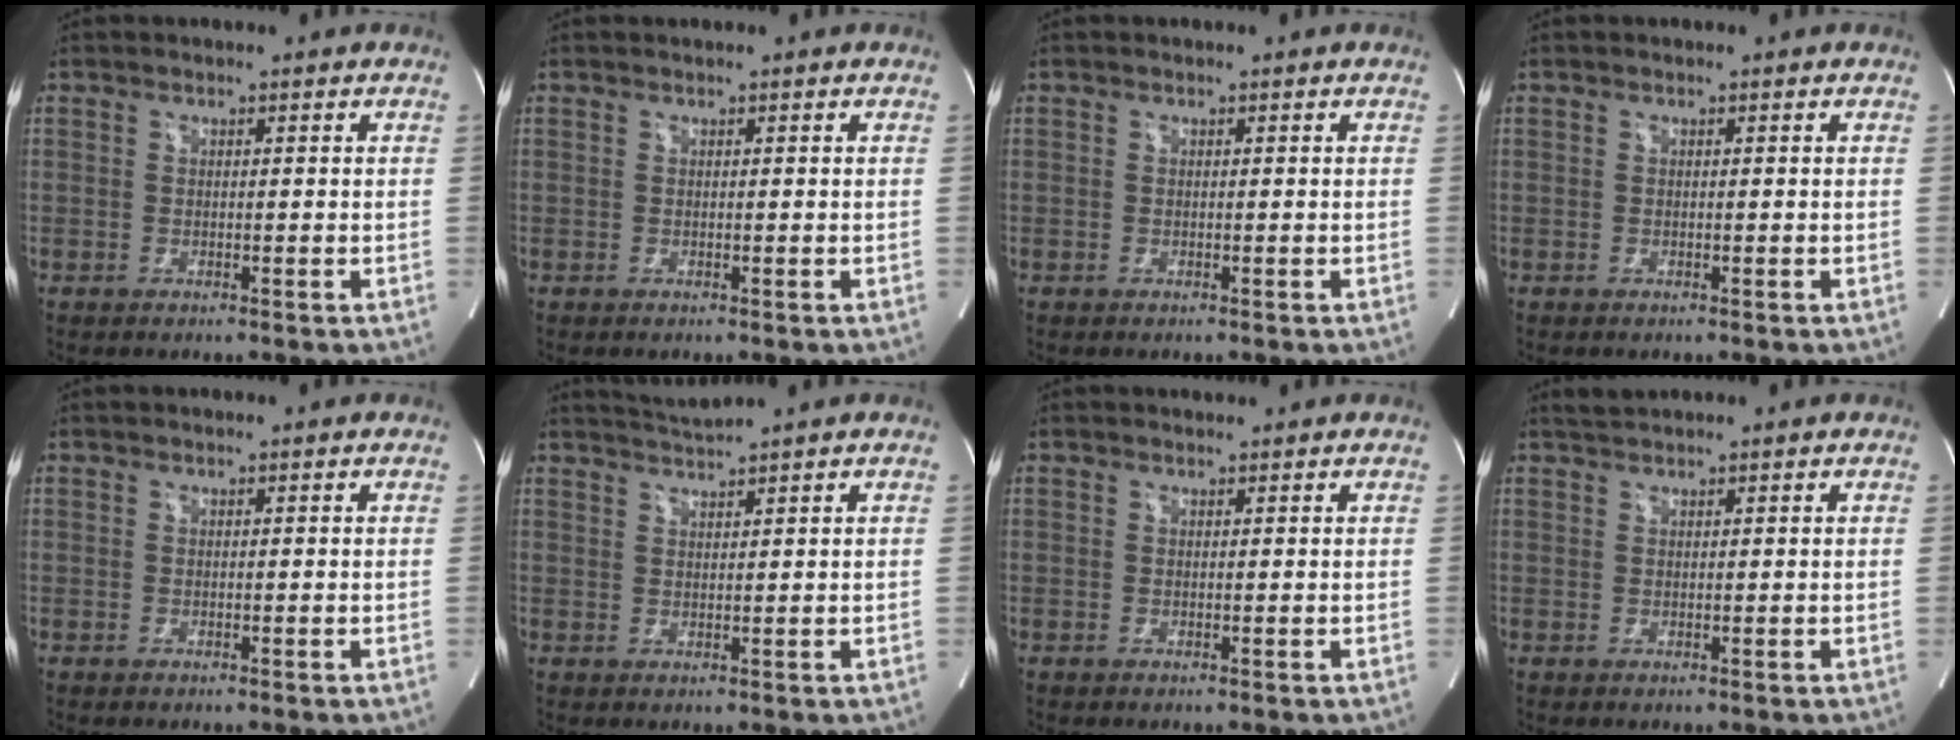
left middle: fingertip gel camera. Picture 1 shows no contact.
{"total": 0.0}
{"total": 0.0}
{"total": 0.0}
{"total": 0.0}
{"total": 2.7, "force": [2.3, -1.4, -0.1], "torque": [-0.001, -0.007, 0.050]}
{"total": 0.8, "force": [0.8, 0.0, 0.1], "torque": [-0.009, 0.007, 0.016]}
{"total": 1.3, "force": [1.3, -0.2, 0.1], "torque": [-0.010, 0.009, 0.032]}